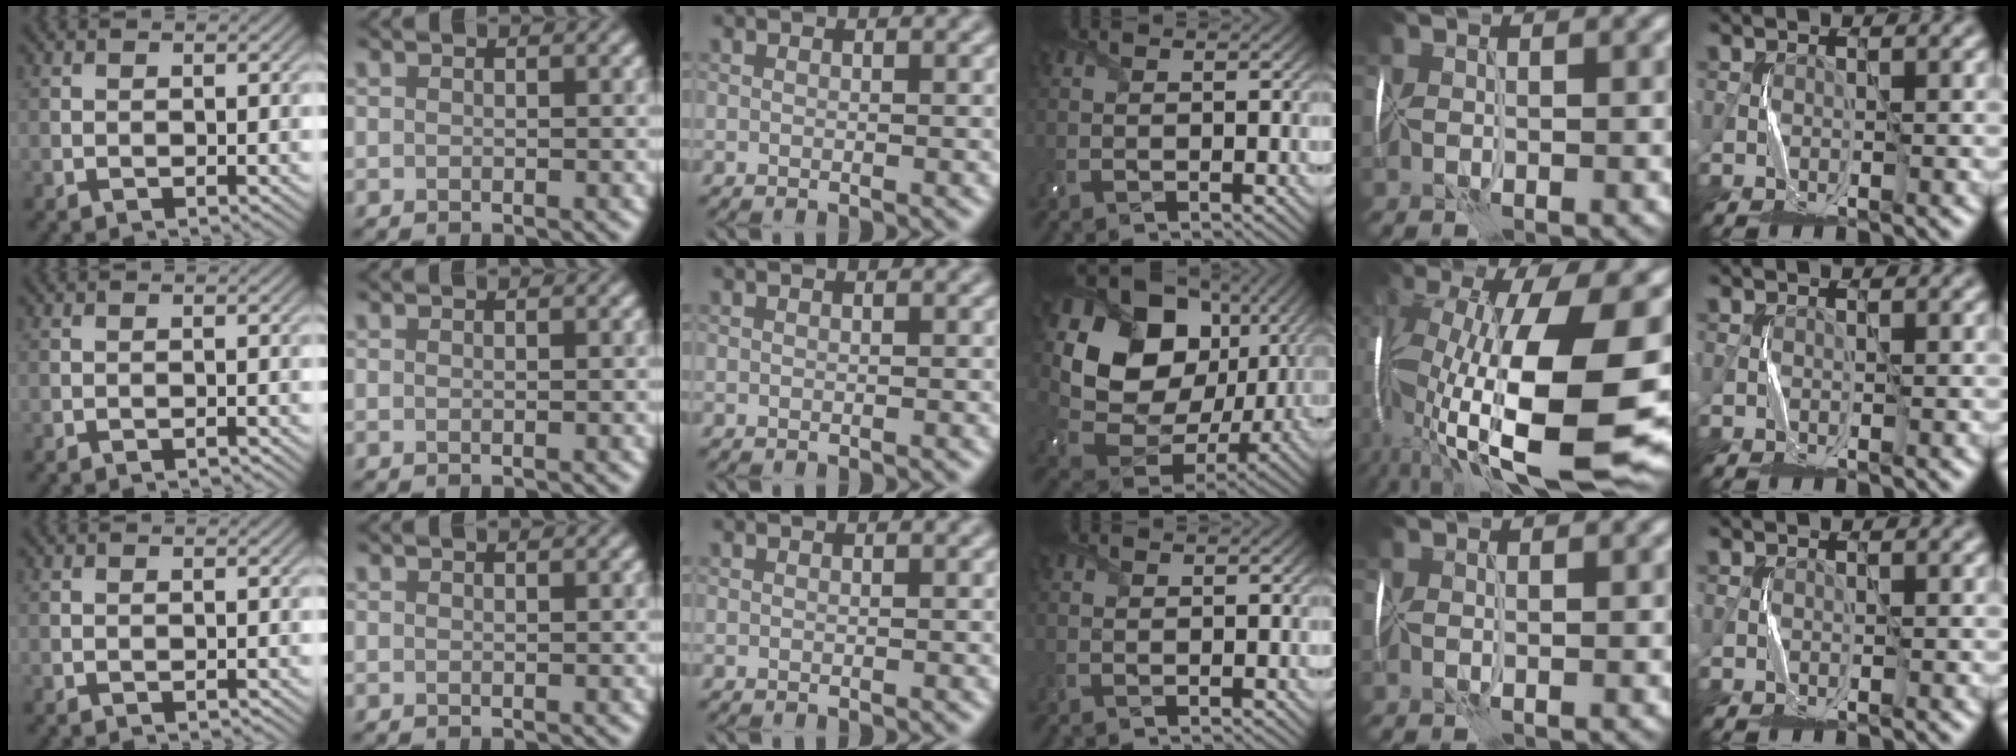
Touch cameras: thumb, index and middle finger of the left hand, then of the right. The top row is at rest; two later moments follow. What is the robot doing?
{"motion": "wrap", "object": "cellophane"}